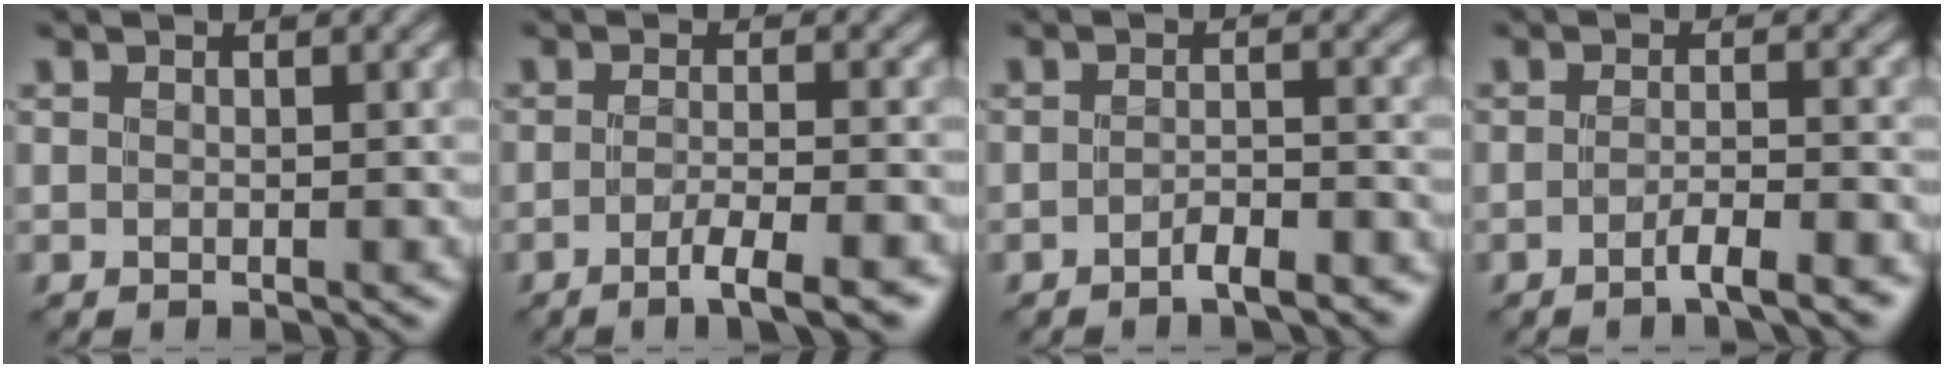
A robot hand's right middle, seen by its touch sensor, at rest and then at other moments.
{"total": 4.1, "force": [-2.4, 0.7, 3.2], "torque": [-0.048, 0.002, -0.045]}
{"total": 2.5, "force": [-1.9, 0.6, 1.5], "torque": [-0.027, 0.004, -0.035]}
{"total": 2.8, "force": [-1.7, 0.4, 2.1], "torque": [-0.029, 0.006, -0.040]}